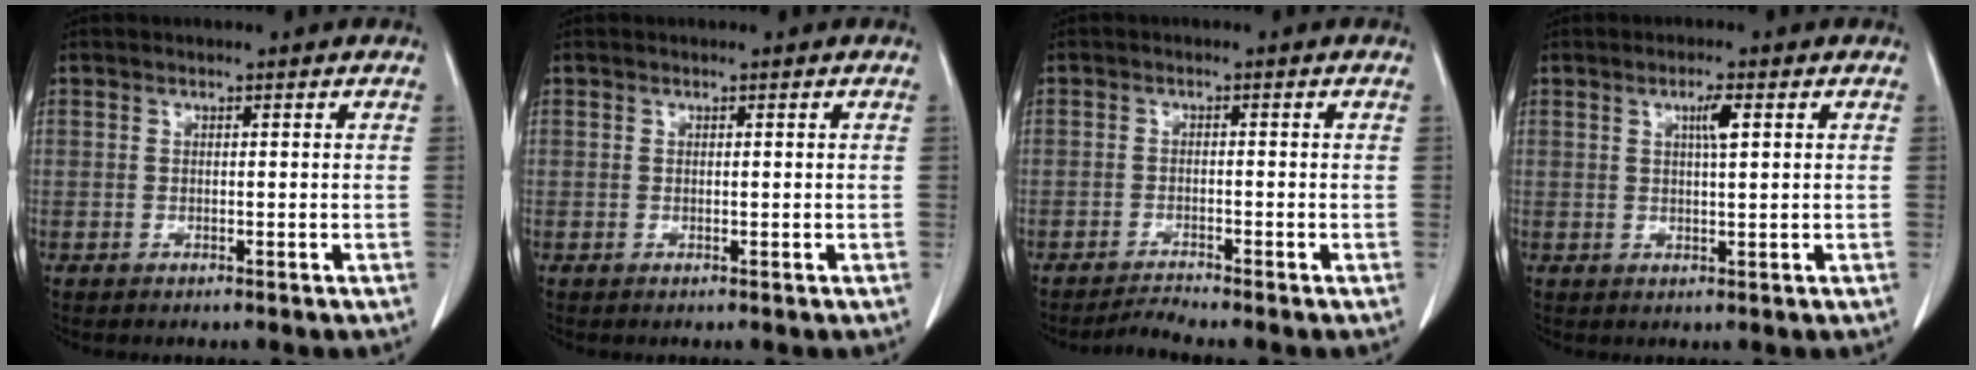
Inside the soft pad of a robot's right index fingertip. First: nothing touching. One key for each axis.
{"total": 0.0}
{"total": 2.4, "fx": -2.1, "fy": -1.0, "fz": 0.0, "tx": -0.004, "ty": -0.014, "tz": -0.040}
{"total": 2.7, "fx": 1.0, "fy": 0.1, "fz": 2.5, "tx": -0.043, "ty": 0.001, "tz": 0.016}